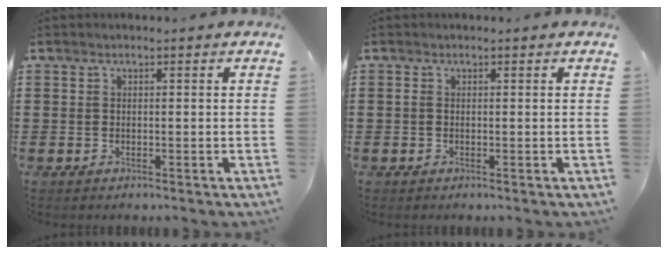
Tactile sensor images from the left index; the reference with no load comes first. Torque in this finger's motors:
{"motor_torque": [0.20, 0.16, 0.07, 0.00]}